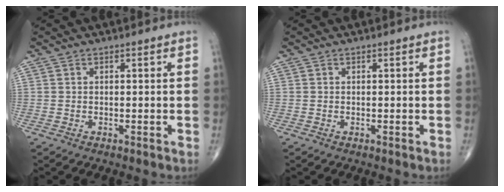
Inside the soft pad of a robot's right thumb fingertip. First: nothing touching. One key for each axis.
{"total": 0.0}